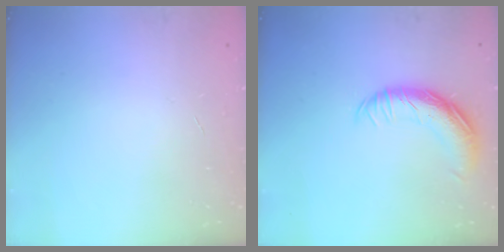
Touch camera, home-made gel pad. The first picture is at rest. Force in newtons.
{"total": 15.3, "press": 15.3, "slide": 0.4}